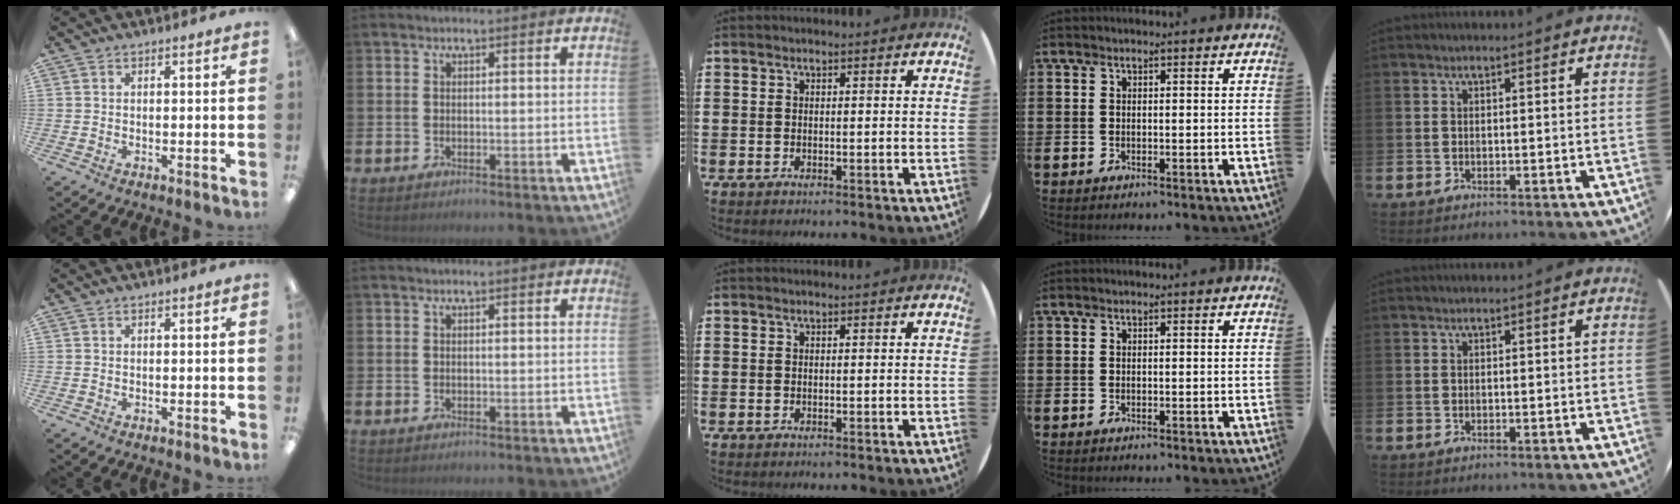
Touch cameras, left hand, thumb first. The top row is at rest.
{}